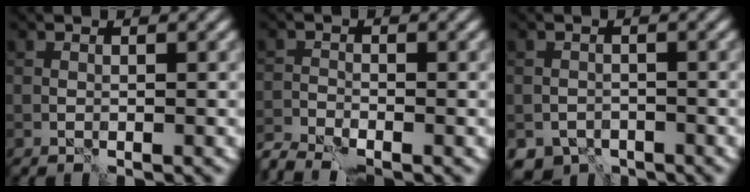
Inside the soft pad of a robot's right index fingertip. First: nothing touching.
{"total": 4.2, "force": [-3.8, 0.8, 1.7], "torque": [-0.036, -0.019, -0.081]}
{"total": 3.2, "force": [-2.5, 1.8, 0.8], "torque": [-0.004, -0.004, -0.044]}